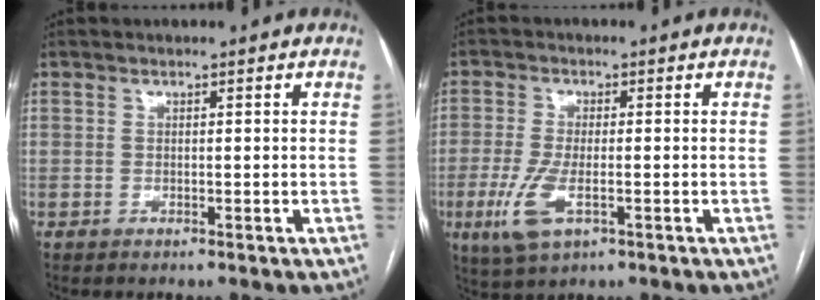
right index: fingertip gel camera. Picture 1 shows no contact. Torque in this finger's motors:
{"motor_torque": [0.52, 0.06, 0.20, 0.07]}